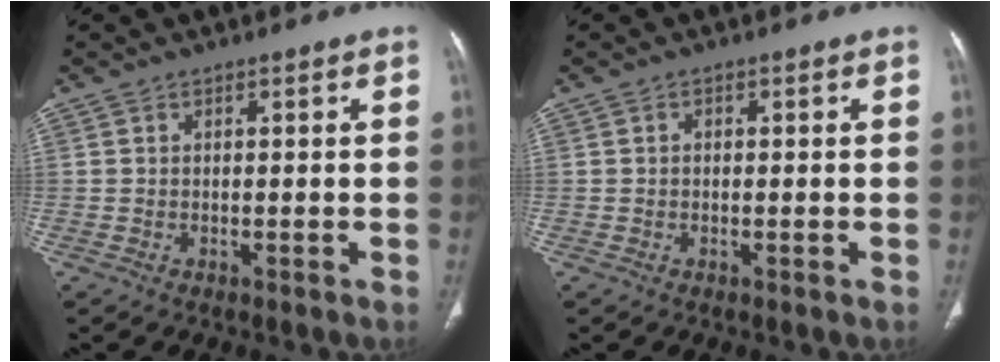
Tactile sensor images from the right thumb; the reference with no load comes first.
{"total": 0.5, "force": [0.0, 0.4, 0.2], "torque": [0.003, 0.001, -0.002]}